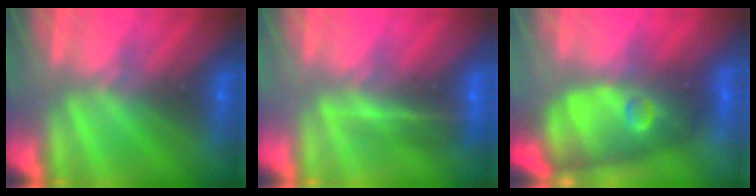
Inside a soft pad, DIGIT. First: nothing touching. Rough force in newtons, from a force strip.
{"total": 1.6}
{"total": 10.0}